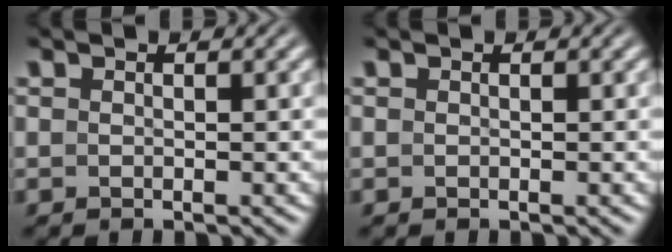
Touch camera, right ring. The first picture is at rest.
{"total": 0.0}